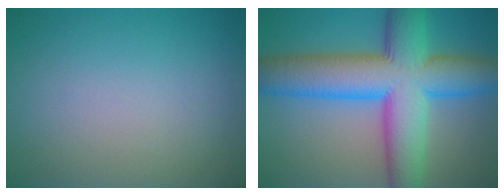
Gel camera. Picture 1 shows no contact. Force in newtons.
{"total": 12.8, "press": 12.8, "slide": 0.2}